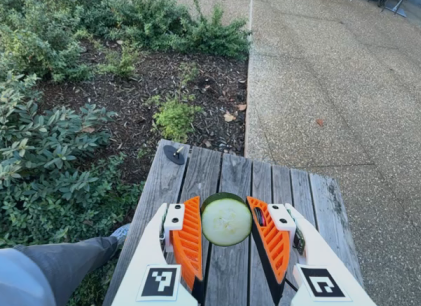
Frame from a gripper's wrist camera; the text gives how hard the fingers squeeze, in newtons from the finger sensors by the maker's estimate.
{"total": 8.7, "left": 8.6, "right": 8.8}